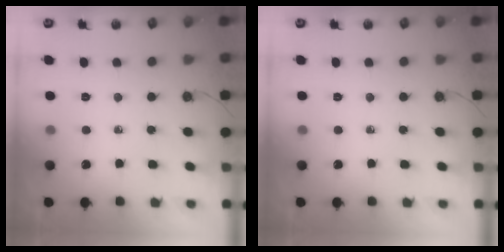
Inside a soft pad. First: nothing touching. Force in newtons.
{"total": 0.0}